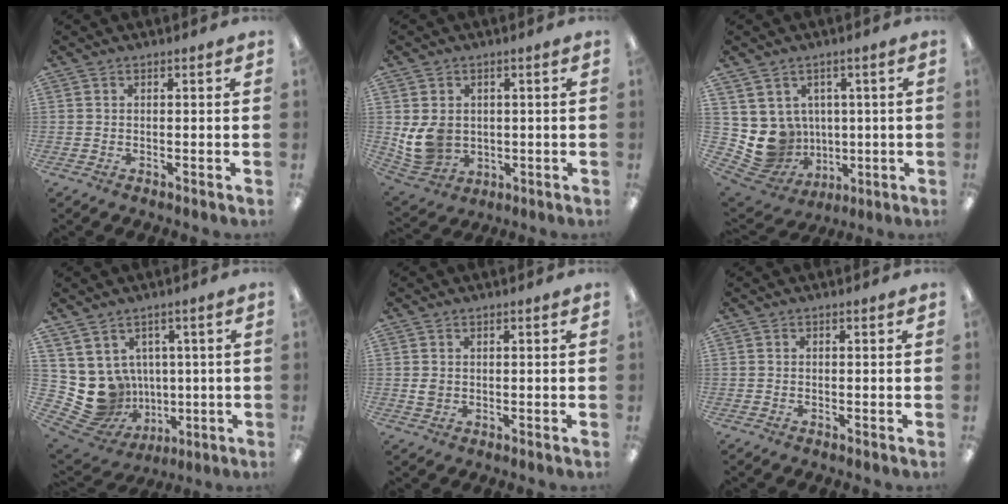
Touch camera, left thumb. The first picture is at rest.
{"total": 8.6, "force": [0.5, 7.5, 4.2], "torque": [-0.094, 0.008, 0.019]}
{"total": 9.6, "force": [0.4, 9.4, 2.2], "torque": [-0.083, -0.021, 0.024]}
{"total": 10.6, "force": [0.4, 10.1, 3.0], "torque": [-0.106, -0.031, 0.028]}
{"total": 1.8, "force": [0.5, 1.6, 0.8], "torque": [-0.010, -0.001, 0.006]}
{"total": 0.0}